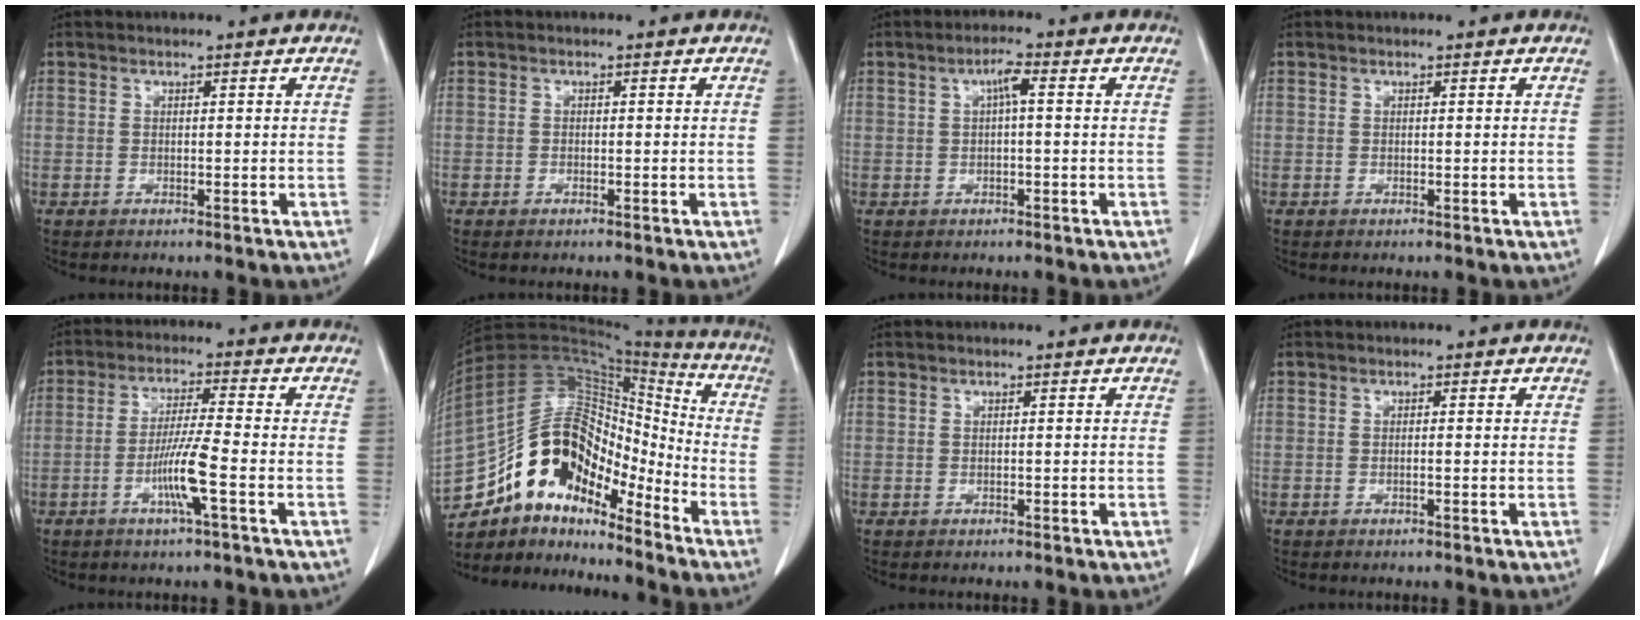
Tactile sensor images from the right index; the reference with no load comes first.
{"total": 0.7, "force": [-0.5, 0.2, 0.4], "torque": [-0.007, 0.000, -0.007]}
{"total": 2.6, "force": [0.5, 0.4, 2.6], "torque": [-0.046, 0.005, 0.009]}
{"total": 0.0}
{"total": 6.9, "force": [-2.5, -0.6, 6.4], "torque": [-0.125, -0.005, -0.047]}
{"total": 17.0, "force": [-12.4, 7.2, 9.2], "torque": [-0.157, 0.069, -0.221]}
{"total": 0.0}
{"total": 0.0}